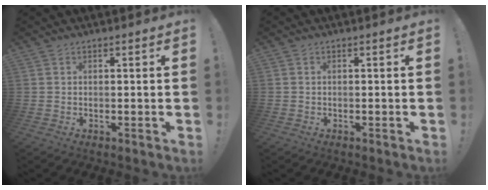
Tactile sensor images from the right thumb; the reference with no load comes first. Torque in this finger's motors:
{"motor_torque": [0.66, -1.51, -0.27, -0.15, -0.01]}